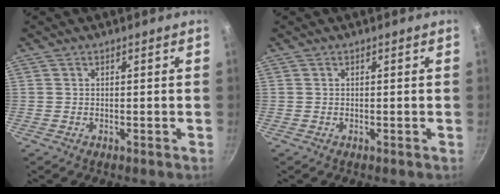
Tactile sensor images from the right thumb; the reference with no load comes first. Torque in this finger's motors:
{"motor_torque": [-0.22, 0.19, -0.12, 0.12, -0.01]}